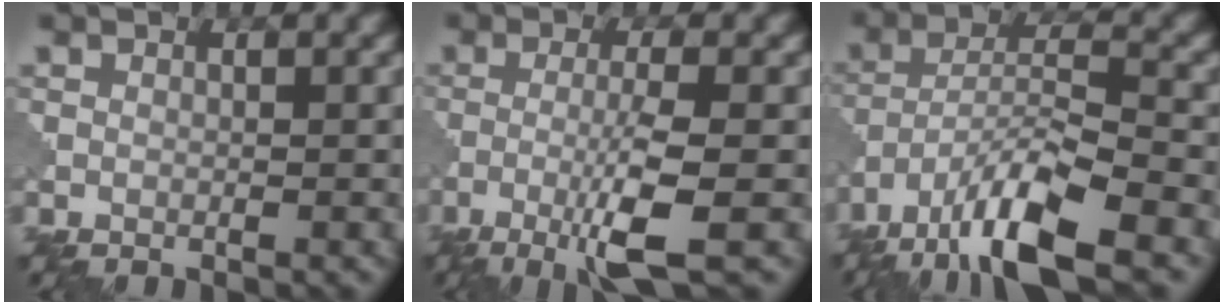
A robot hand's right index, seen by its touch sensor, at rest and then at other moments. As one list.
[{"total": 5.6, "force": [-2.2, 0.6, 5.1], "torque": [-0.088, 0.001, -0.048]}, {"total": 9.7, "force": [-6.5, 2.4, 6.9], "torque": [-0.121, 0.003, -0.125]}]